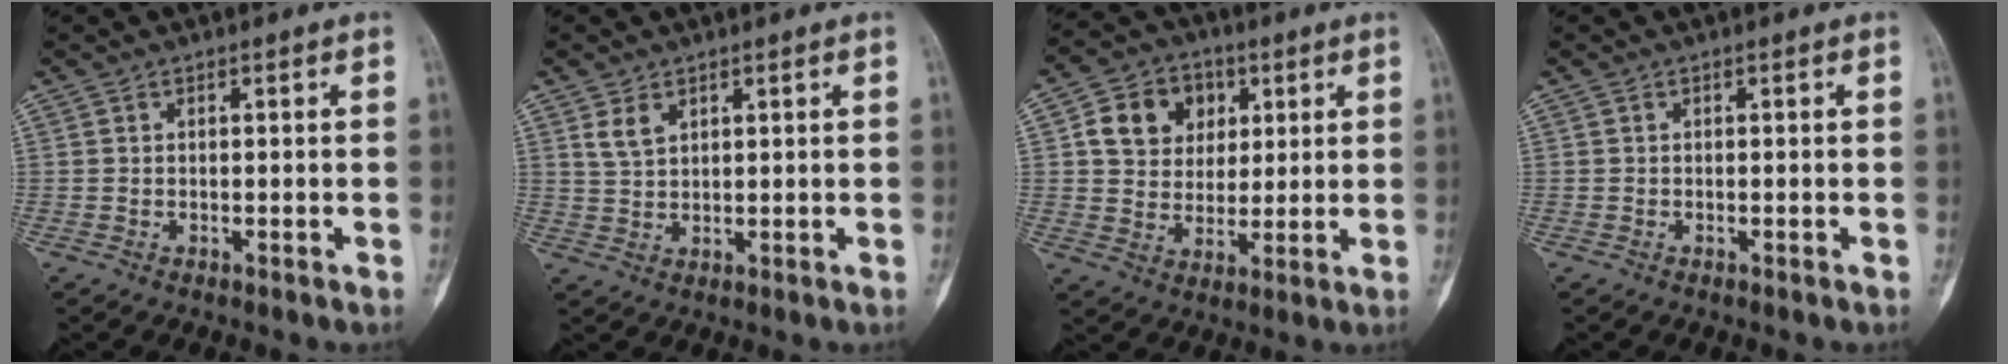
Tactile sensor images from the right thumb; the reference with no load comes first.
{"total": 3.3, "force": [1.8, 1.9, 1.9], "torque": [-0.033, -0.007, 0.044]}
{"total": 10.8, "force": [3.7, 8.9, 5.0], "torque": [-0.041, -0.007, 0.064]}
{"total": 0.0}